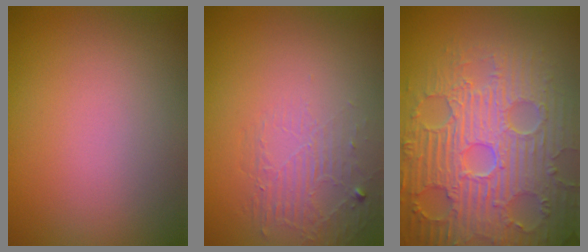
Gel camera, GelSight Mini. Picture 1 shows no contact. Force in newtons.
{"total": 1.9, "press": 0.6, "slide": 1.8}
{"total": 9.3, "press": 6.8, "slide": 6.3}